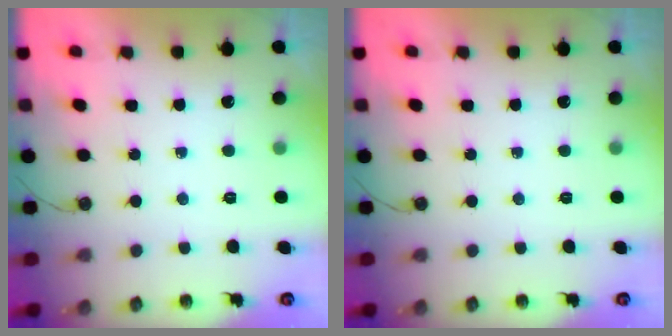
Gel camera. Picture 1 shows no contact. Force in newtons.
{"total": 0.0}